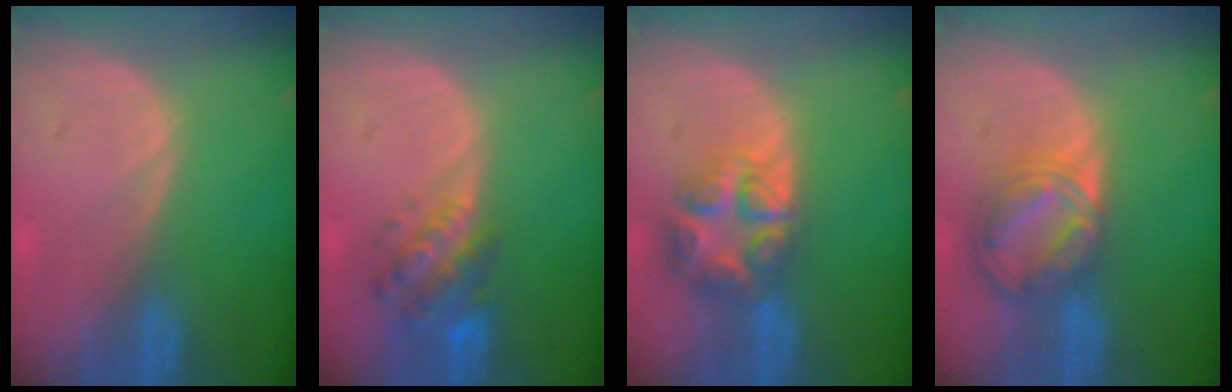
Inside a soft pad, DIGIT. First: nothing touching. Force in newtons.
{"total": 6.1, "press": 5.7, "slide": 2.3}
{"total": 8.1, "press": 7.0, "slide": 4.0}
{"total": 8.5, "press": 7.2, "slide": 4.5}